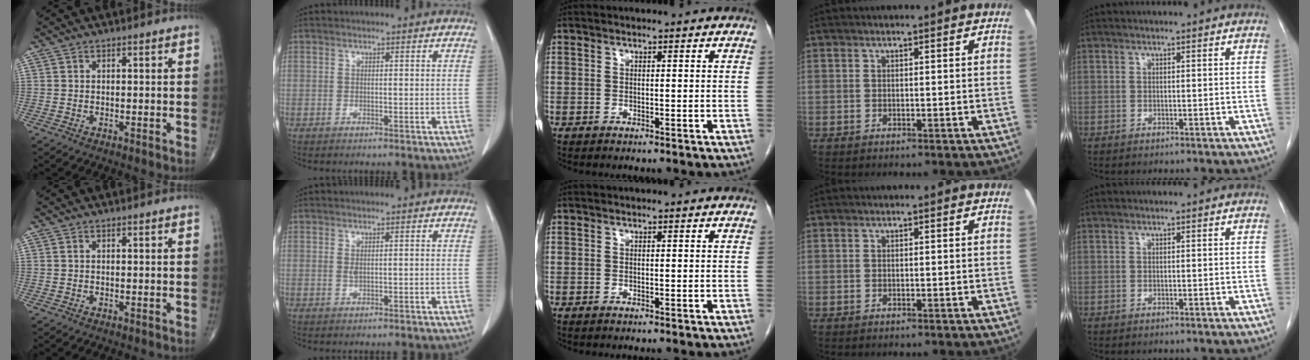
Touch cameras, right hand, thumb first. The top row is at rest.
{"index": {"total": 1.1, "force": [0.1, 0.2, 1.0], "torque": [-0.022, -0.001, 0.005]}}